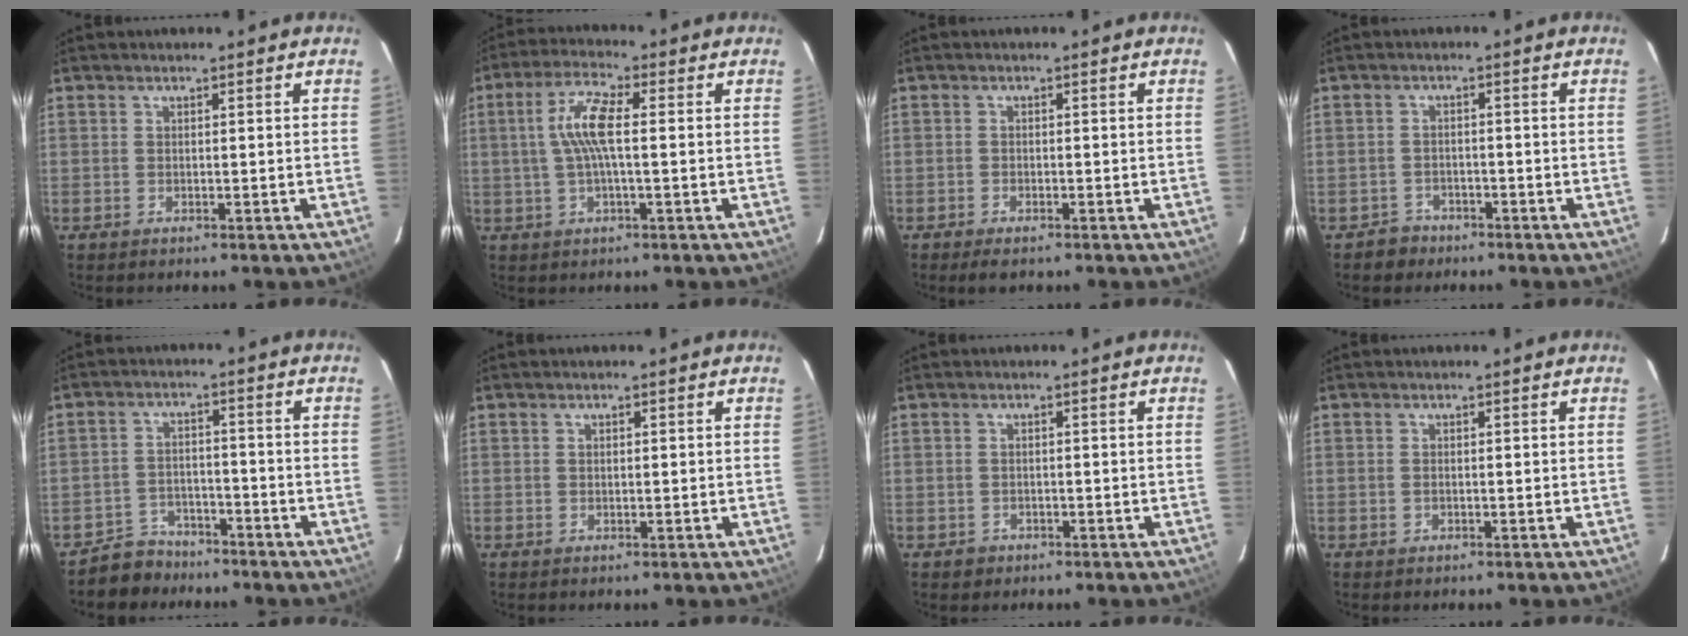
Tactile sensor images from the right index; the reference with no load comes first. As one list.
[{"total": 7.7, "force": [0.5, 1.6, 7.6], "torque": [-0.150, 0.010, 0.011]}, {"total": 2.6, "force": [-2.1, 0.9, 1.3], "torque": [-0.033, -0.008, -0.038]}, {"total": 3.4, "force": [-2.4, 2.4, -0.3], "torque": [-0.002, 0.013, -0.038]}, {"total": 6.1, "force": [-5.1, 3.5, 0.0], "torque": [-0.019, 0.017, -0.083]}, {"total": 0.5, "force": [0.2, 0.3, 0.4], "torque": [-0.007, 0.002, 0.004]}, {"total": 1.9, "force": [-0.9, 1.7, 0.2], "torque": [-0.005, 0.002, -0.009]}, {"total": 0.6, "force": [-0.1, 0.5, 0.4], "torque": [-0.008, 0.000, -0.002]}]